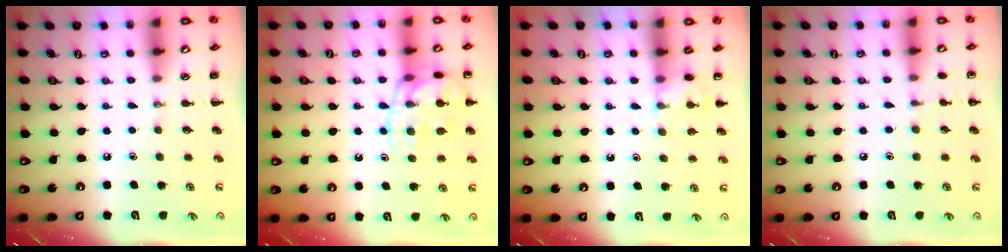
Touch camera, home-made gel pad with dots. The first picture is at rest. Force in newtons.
{"total": 14.7, "press": 14.7, "slide": 1.5}
{"total": 6.1, "press": 5.9, "slide": 1.6}
{"total": 5.8, "press": 5.6, "slide": 1.7}